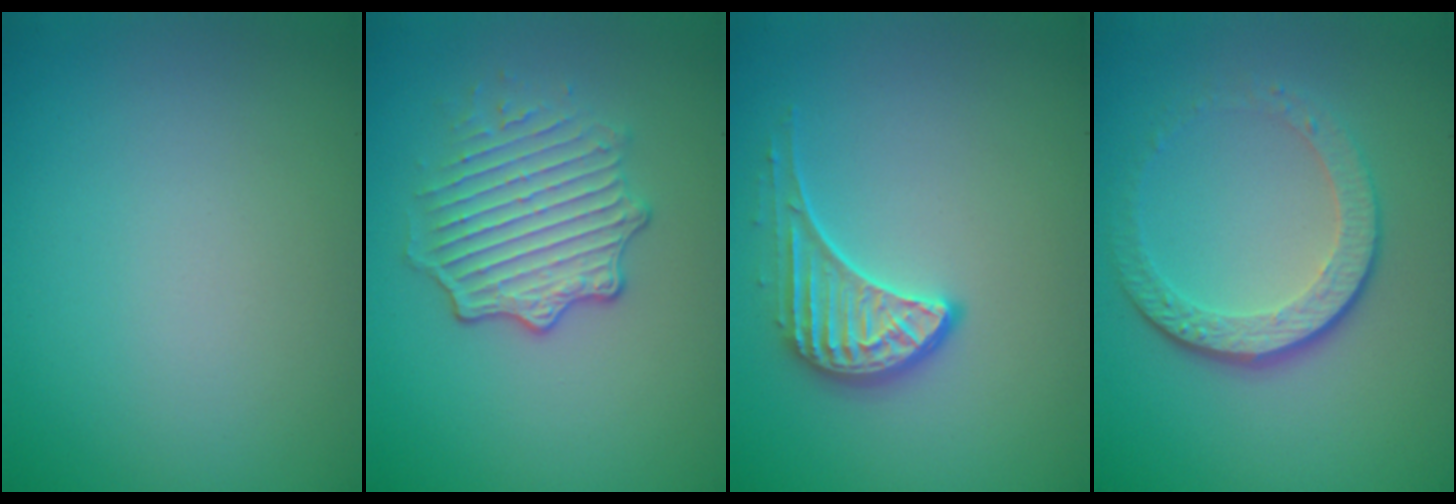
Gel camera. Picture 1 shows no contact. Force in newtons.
{"total": 4.1, "press": 3.4, "slide": 2.3}
{"total": 2.7, "press": 2.2, "slide": 1.6}
{"total": 4.3, "press": 3.0, "slide": 3.1}